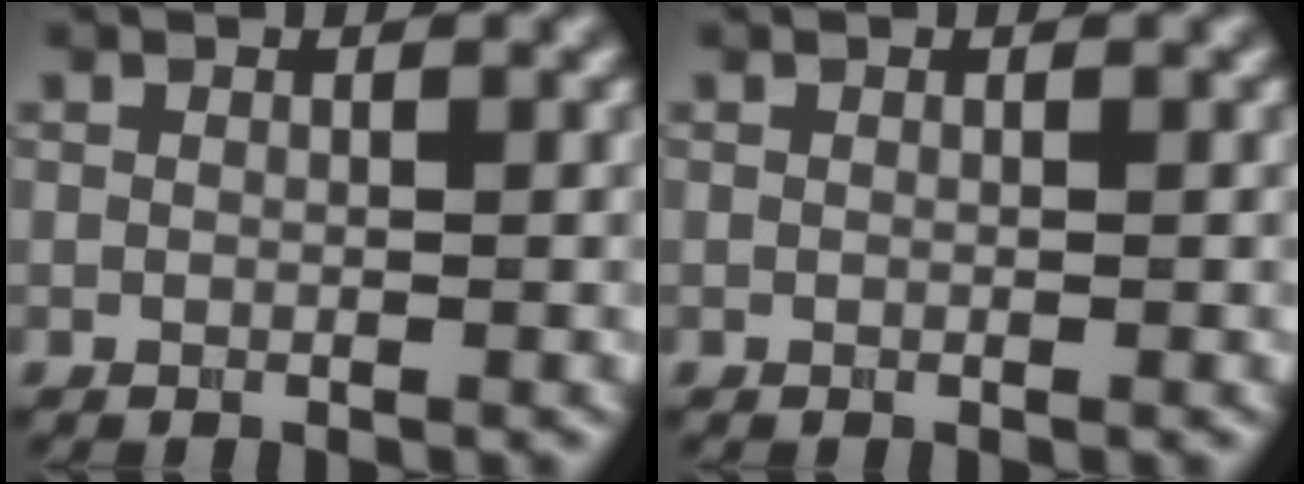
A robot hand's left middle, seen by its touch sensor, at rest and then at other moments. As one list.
[{"total": 0.0}]